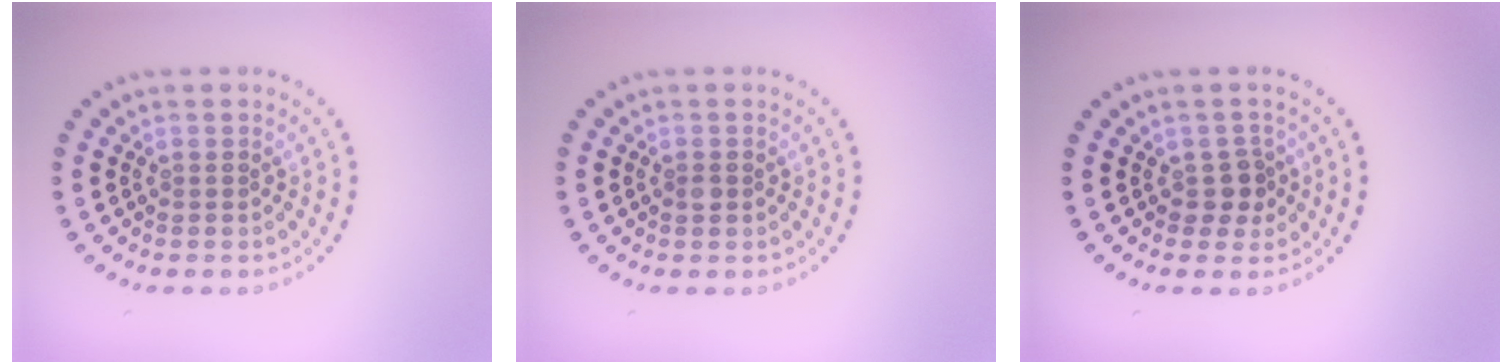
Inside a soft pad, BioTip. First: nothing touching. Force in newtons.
{"total": 0.8, "press": 0.8, "slide": 0.1}
{"total": 1.8, "press": 1.4, "slide": 1.1}